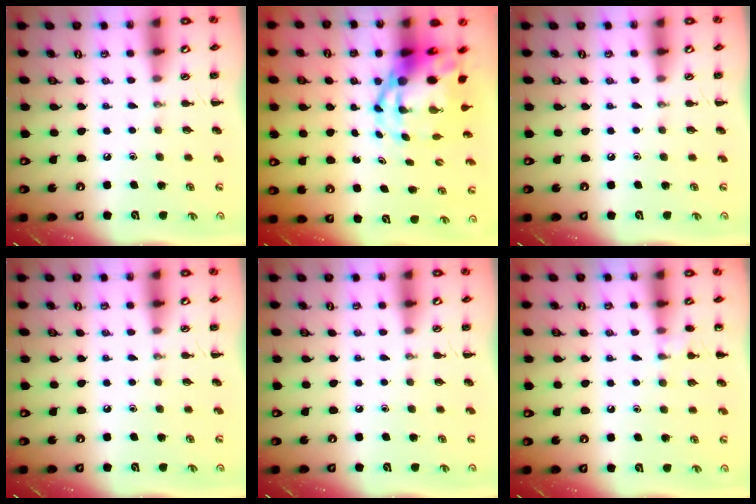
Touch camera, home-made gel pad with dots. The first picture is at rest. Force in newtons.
{"total": 9.2, "press": 8.8, "slide": 2.6}
{"total": 0.0}
{"total": 0.0}
{"total": 0.0}
{"total": 6.3, "press": 6.1, "slide": 1.6}